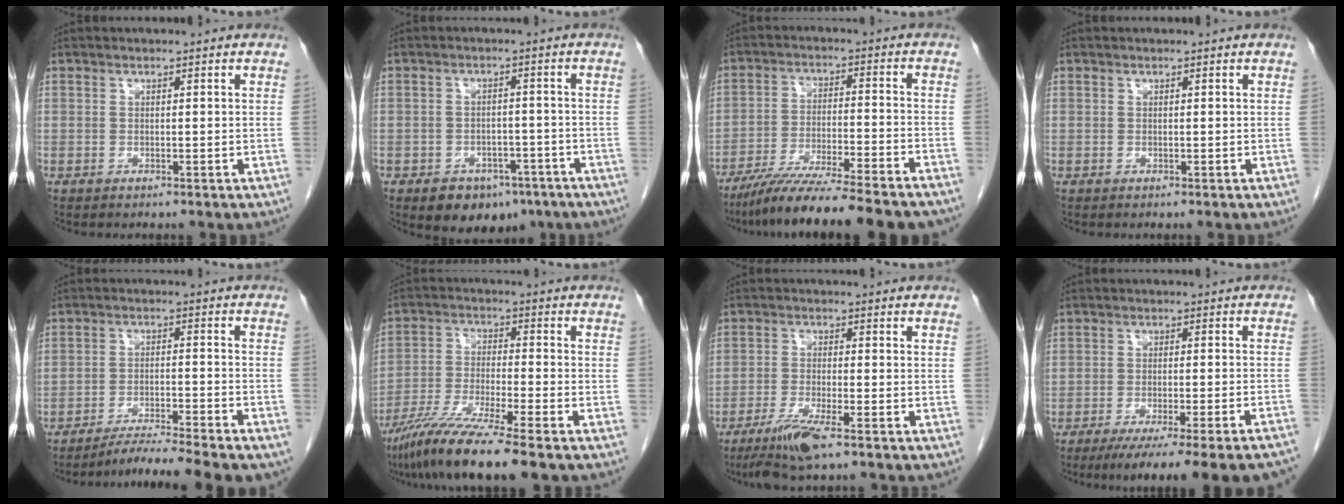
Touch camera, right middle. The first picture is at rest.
{"total": 8.3, "force": [-5.4, 5.2, 3.4], "torque": [-0.038, 0.010, -0.069]}
{"total": 18.1, "force": [-15.6, 0.4, 9.3], "torque": [-0.139, -0.031, -0.245]}
{"total": 0.0}
{"total": 10.4, "force": [-9.1, -1.0, 5.0], "torque": [-0.063, -0.018, -0.145]}
{"total": 11.1, "force": [-8.4, -0.9, 7.1], "torque": [-0.133, -0.038, -0.153]}
{"total": 6.5, "force": [-4.4, 0.2, 4.8], "torque": [-0.096, -0.019, -0.083]}
{"total": 18.6, "force": [-16.0, -0.1, 9.5], "torque": [-0.077, -0.031, -0.211]}